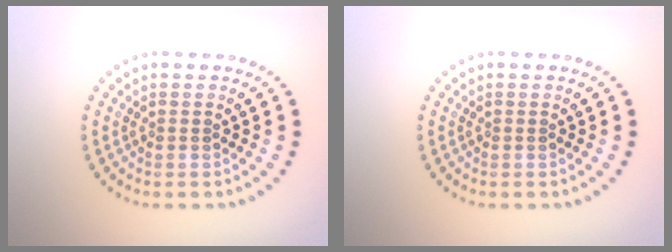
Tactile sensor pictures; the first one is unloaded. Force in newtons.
{"total": 0.0}